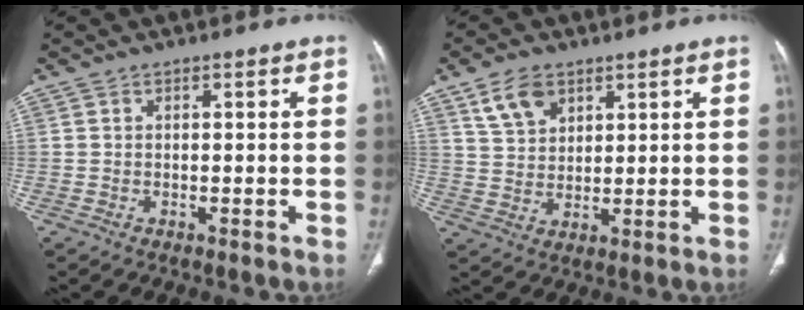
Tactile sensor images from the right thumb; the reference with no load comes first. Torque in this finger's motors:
{"motor_torque": [-0.55, 0.63, -0.05, -0.14, 0.14]}